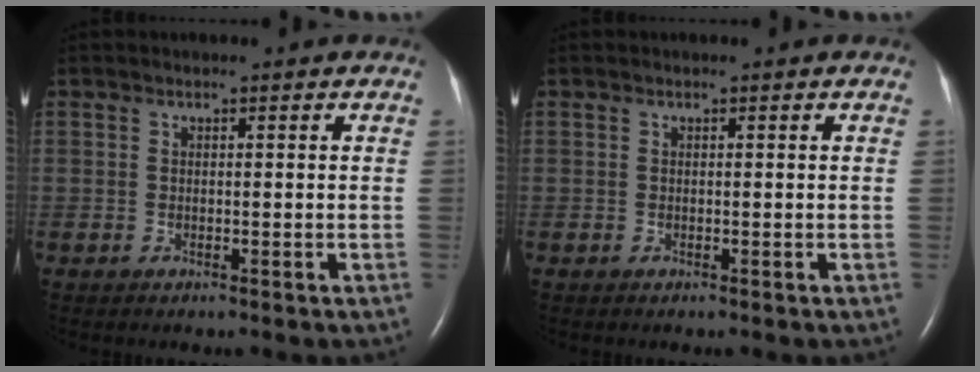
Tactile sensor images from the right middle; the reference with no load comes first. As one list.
[{"total": 0.0}]